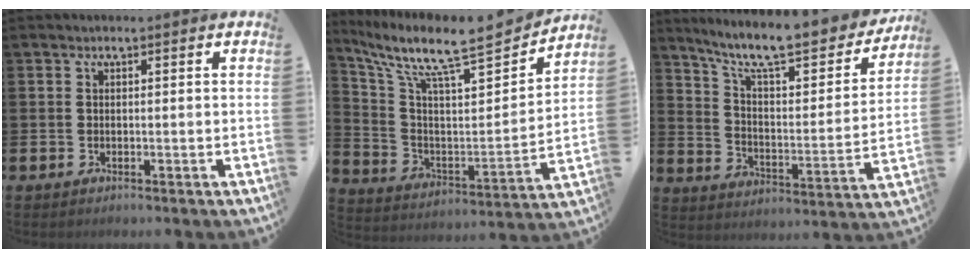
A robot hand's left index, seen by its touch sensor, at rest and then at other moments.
{"total": 10.7, "force": [8.7, 2.3, 5.9], "torque": [-0.135, -0.072, 0.136]}
{"total": 10.9, "force": [9.3, 2.3, 5.2], "torque": [-0.121, -0.067, 0.153]}